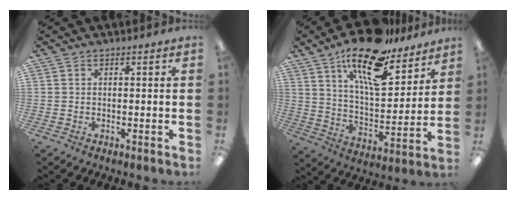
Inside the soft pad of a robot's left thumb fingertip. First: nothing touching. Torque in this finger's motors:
{"motor_torque": [0.42, 0.51, 1.43, -1.34, 0.45]}